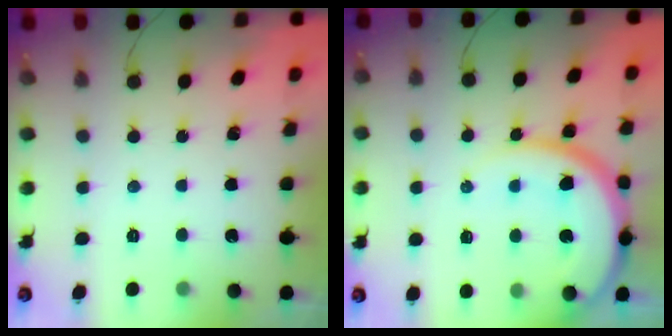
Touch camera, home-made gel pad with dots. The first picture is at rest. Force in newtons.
{"total": 13.9, "press": 13.8, "slide": 1.4}